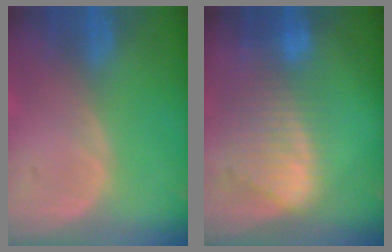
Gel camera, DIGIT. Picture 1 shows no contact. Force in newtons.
{"total": 9.3, "press": 8.1, "slide": 4.4}